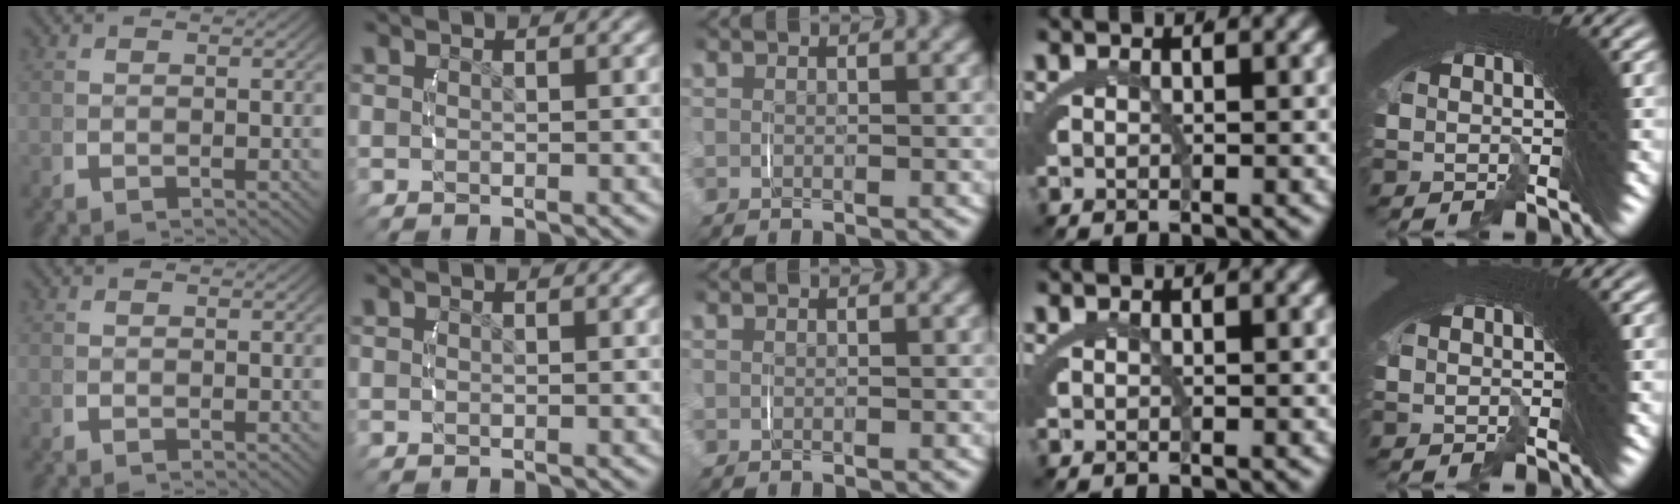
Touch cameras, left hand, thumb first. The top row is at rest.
{}